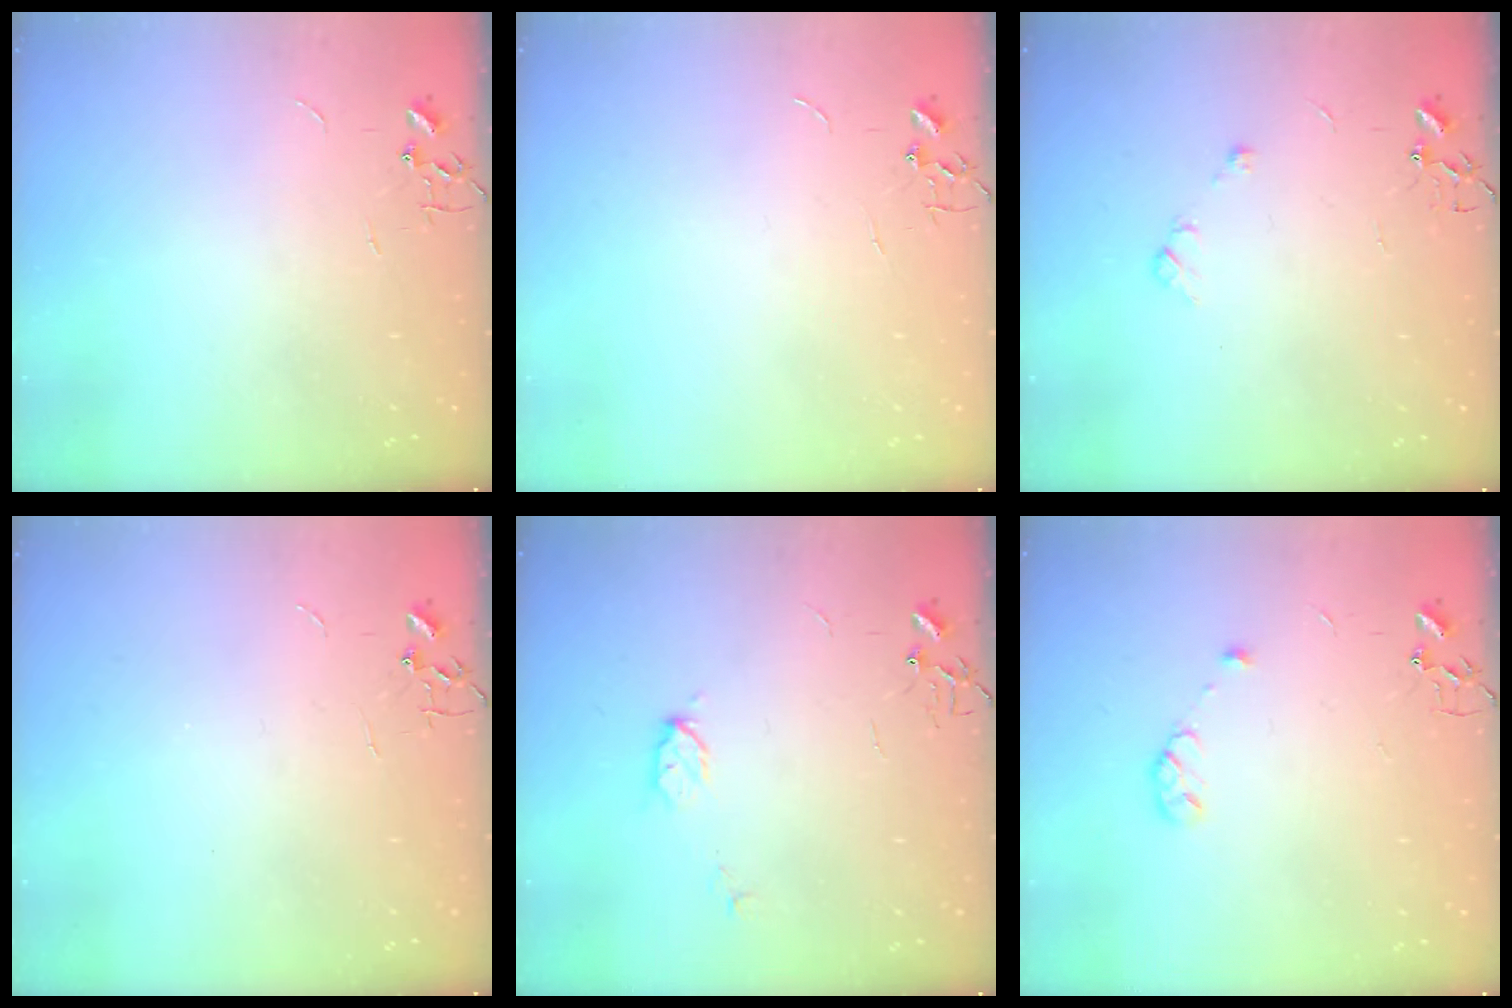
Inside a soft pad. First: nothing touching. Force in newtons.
{"total": 0.0}
{"total": 4.9, "press": 4.8, "slide": 1.2}
{"total": 0.0}
{"total": 5.6, "press": 5.6, "slide": 0.7}
{"total": 5.5, "press": 5.4, "slide": 1.0}